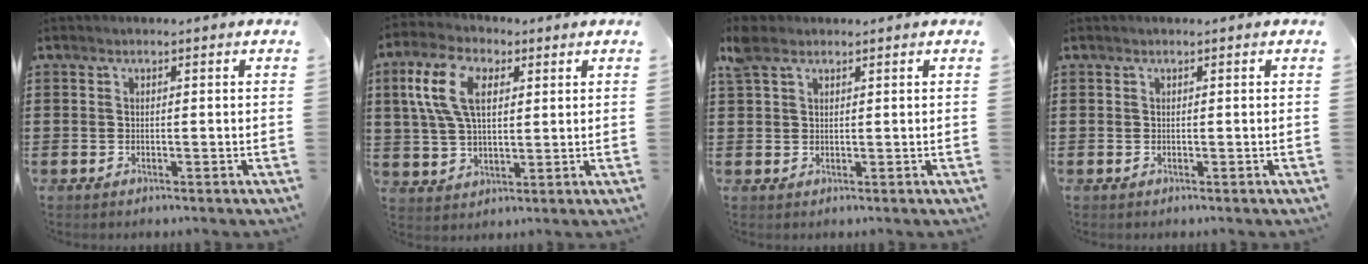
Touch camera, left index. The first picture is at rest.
{"total": 10.0, "force": [3.6, 5.5, 7.5], "torque": [-0.181, 0.013, 0.060]}
{"total": 2.7, "force": [1.7, 1.5, 1.4], "torque": [-0.035, 0.007, 0.031]}
{"total": 0.0}